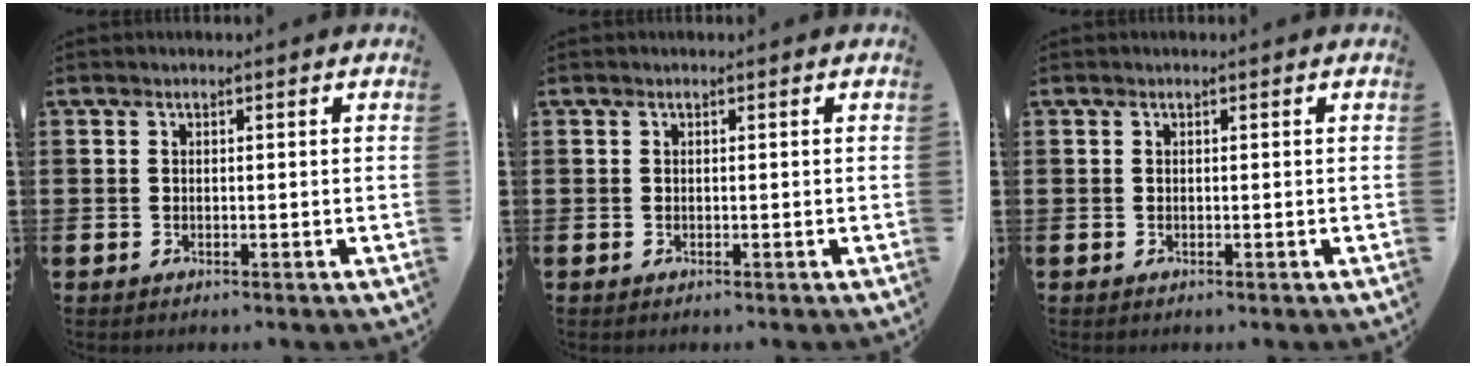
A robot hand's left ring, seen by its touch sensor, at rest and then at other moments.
{"total": 0.0}
{"total": 0.0}